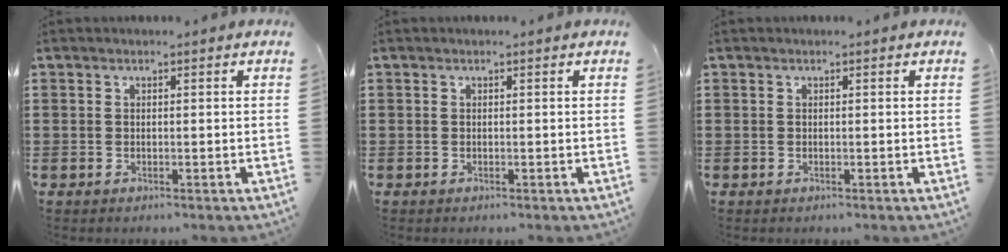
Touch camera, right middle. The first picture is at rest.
{"total": 0.0}
{"total": 0.0}